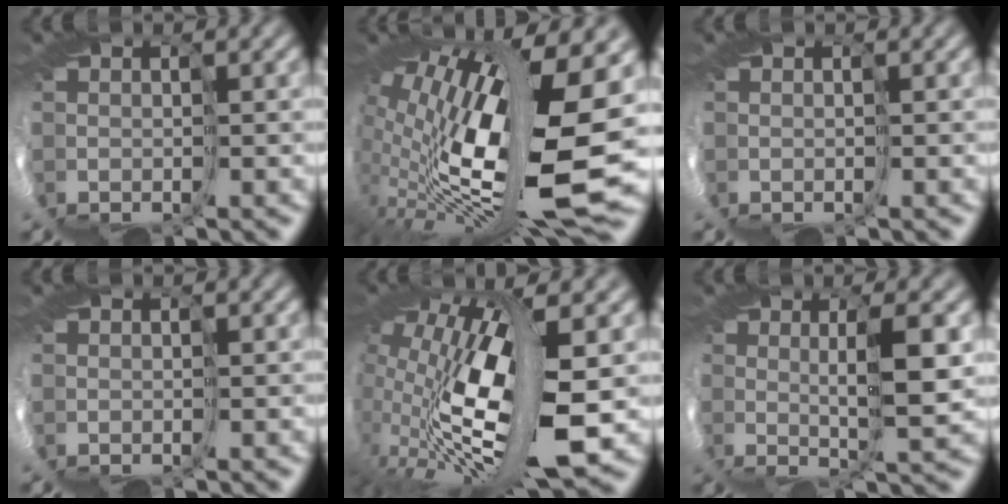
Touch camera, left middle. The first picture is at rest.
{"total": 15.3, "force": [2.7, 4.1, 14.5], "torque": [-0.289, -0.061, 0.057]}
{"total": 0.0}
{"total": 0.8, "force": [-0.6, 0.5, 0.0], "torque": [0.002, -0.007, -0.008]}
{"total": 12.4, "force": [2.2, 3.9, 11.6], "torque": [-0.239, -0.019, 0.054]}
{"total": 4.1, "force": [1.7, -1.5, 3.4], "torque": [-0.066, -0.005, 0.027]}